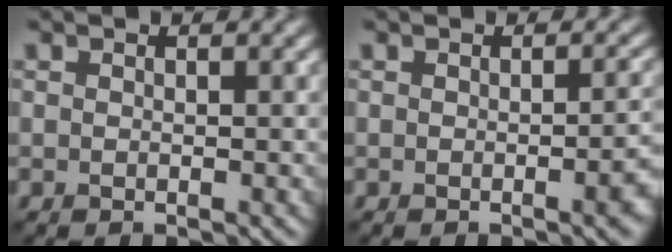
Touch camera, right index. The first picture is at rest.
{"total": 3.4, "force": [-0.8, 1.1, 3.1], "torque": [-0.026, 0.002, -0.008]}